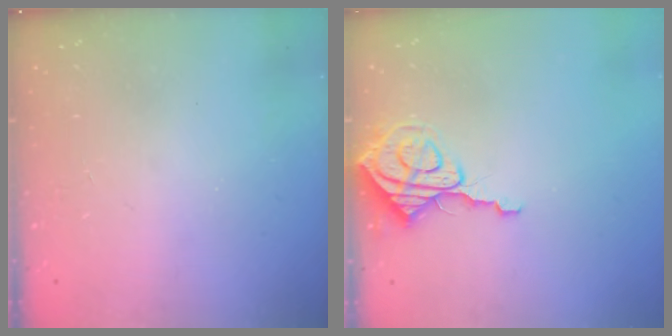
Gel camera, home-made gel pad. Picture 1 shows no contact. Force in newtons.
{"total": 8.6, "press": 8.5, "slide": 0.7}